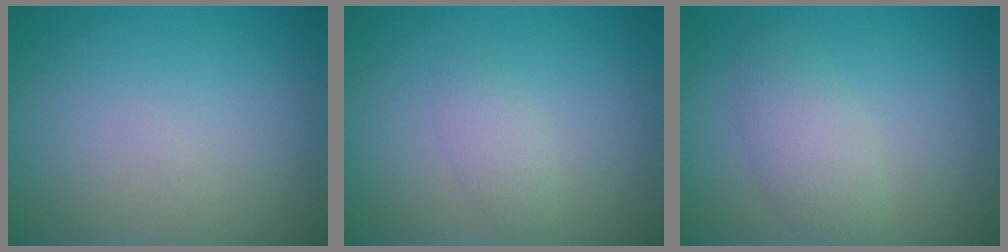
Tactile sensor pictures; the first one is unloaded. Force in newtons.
{"total": 1.5, "press": 1.5, "slide": 0.0}
{"total": 2.9, "press": 2.9, "slide": 0.2}